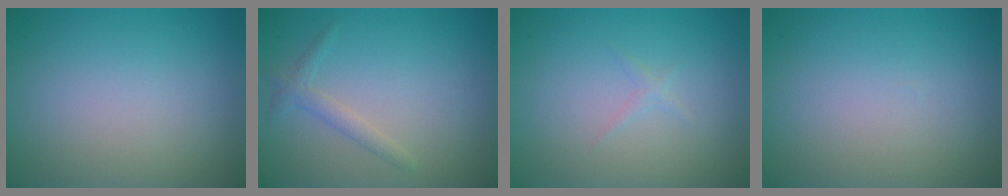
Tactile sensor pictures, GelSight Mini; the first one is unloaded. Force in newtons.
{"total": 1.5, "press": 1.4, "slide": 0.1}
{"total": 0.6, "press": 0.6, "slide": 0.1}
{"total": 0.0}